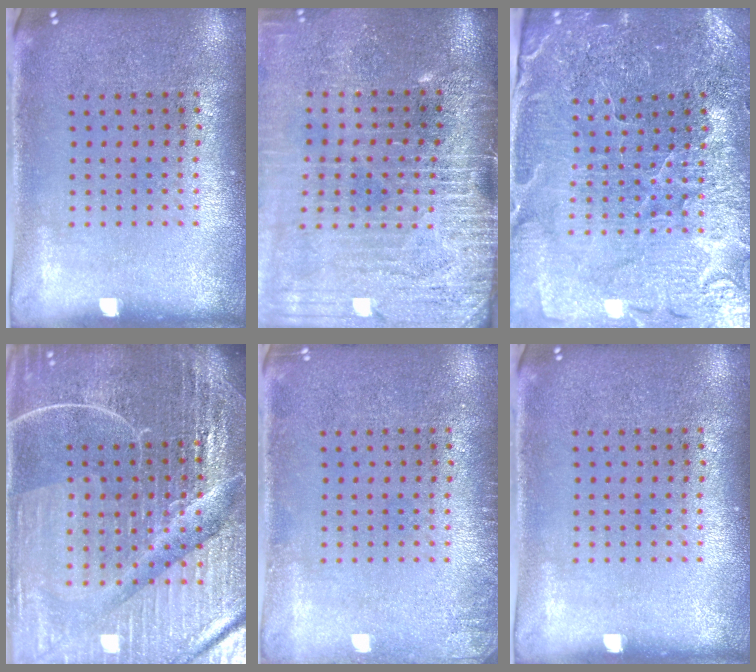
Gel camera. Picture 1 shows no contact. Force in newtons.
{"total": 4.2, "press": 3.6, "slide": 2.1}
{"total": 3.4, "press": 3.4, "slide": 0.3}
{"total": 6.9, "press": 6.1, "slide": 3.4}
{"total": 1.1, "press": 1.1, "slide": 0.2}
{"total": 0.0}